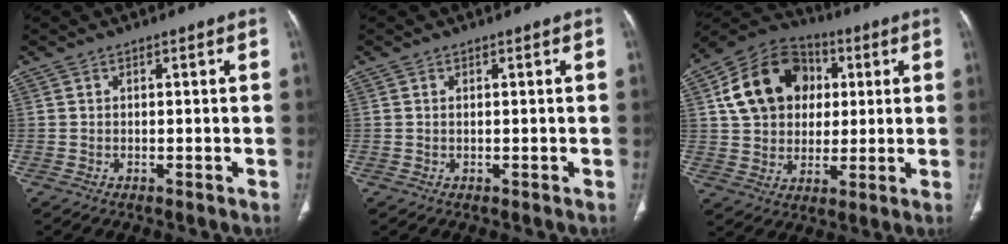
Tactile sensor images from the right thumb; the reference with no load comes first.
{"total": 0.0}
{"total": 17.1, "force": [4.1, 13.6, 9.6], "torque": [-0.148, 0.012, 0.066]}